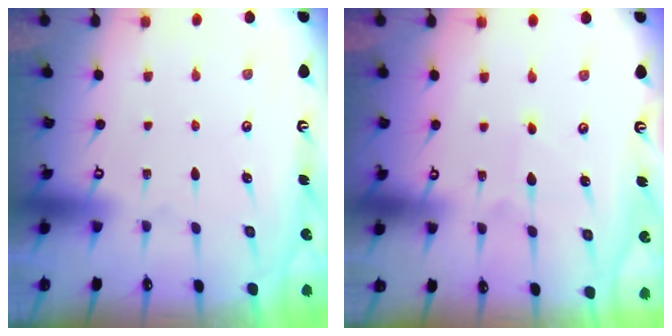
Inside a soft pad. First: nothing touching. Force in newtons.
{"total": 3.1, "press": 3.1, "slide": 0.3}